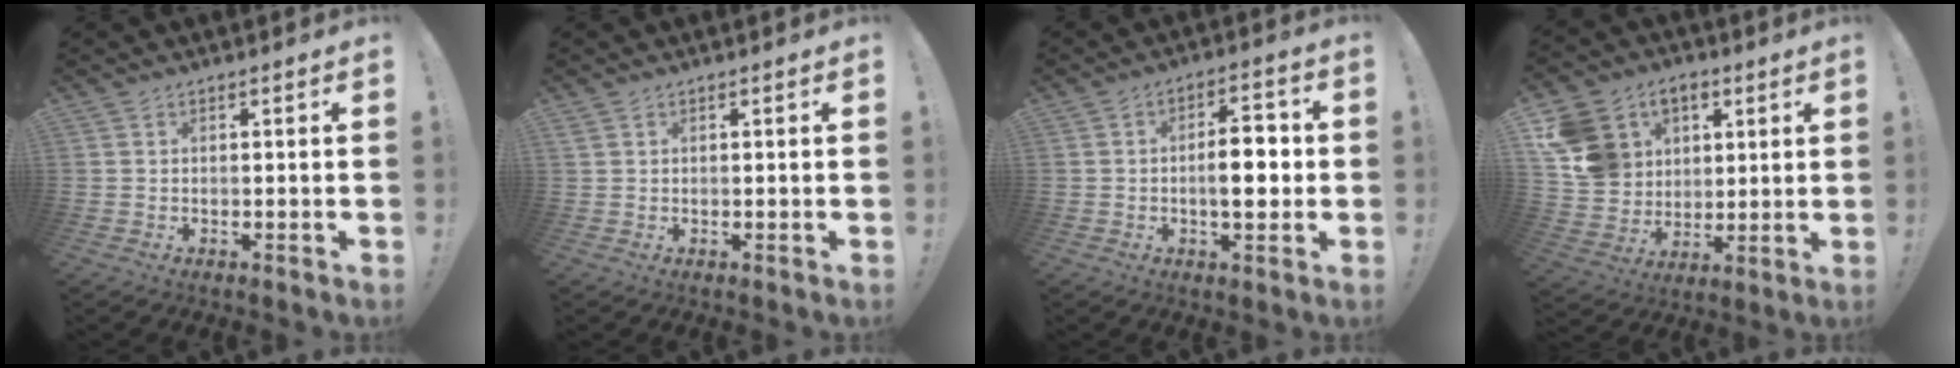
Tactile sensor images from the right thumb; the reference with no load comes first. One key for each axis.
{"total": 0.6, "fx": 0.4, "fy": 0.4, "fz": 0.2, "tx": -0.009, "ty": 0.005, "tz": 0.009}
{"total": 9.7, "fx": -1.1, "fy": 4.2, "fz": 8.6, "tx": -0.118, "ty": 0.011, "tz": -0.023}
{"total": 15.0, "fx": 4.8, "fy": 13.2, "fz": 5.2, "tx": -0.078, "ty": -0.015, "tz": 0.113}